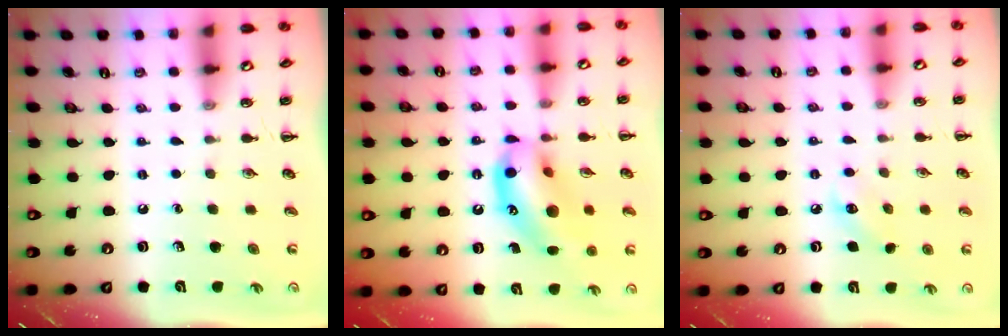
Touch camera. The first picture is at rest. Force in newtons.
{"total": 15.9, "press": 15.6, "slide": 3.0}
{"total": 5.4, "press": 5.2, "slide": 1.5}